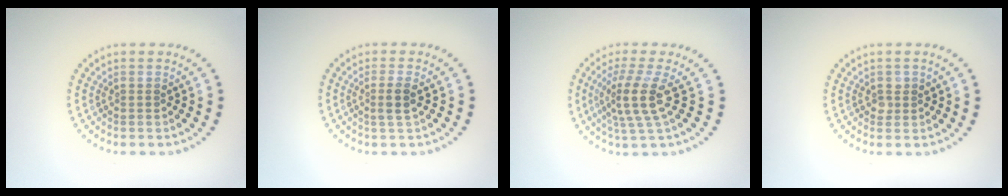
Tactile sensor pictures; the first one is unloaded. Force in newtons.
{"total": 1.6, "press": 1.3, "slide": 0.9}
{"total": 3.8, "press": 2.9, "slide": 2.4}
{"total": 1.2, "press": 1.1, "slide": 0.4}